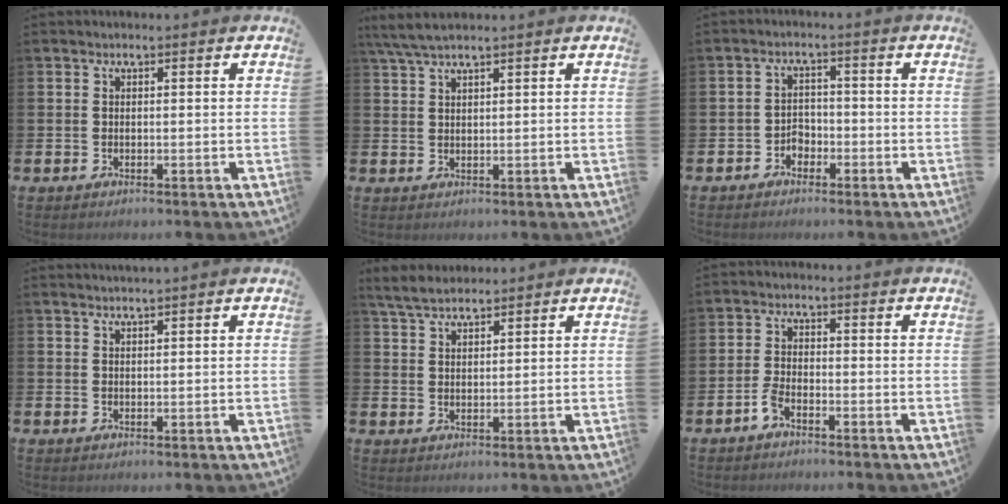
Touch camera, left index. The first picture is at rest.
{"total": 3.8, "force": [3.1, 0.5, 2.1], "torque": [-0.053, -0.002, 0.059]}
{"total": 2.3, "force": [-1.7, 1.5, 0.4], "torque": [-0.019, 0.007, -0.038]}
{"total": 1.0, "force": [0.9, -0.3, 0.1], "torque": [-0.005, 0.001, 0.020]}
{"total": 4.3, "force": [4.0, 0.9, 1.3], "torque": [-0.041, -0.009, 0.076]}
{"total": 2.5, "force": [-1.8, 0.8, 1.6], "torque": [-0.035, 0.008, -0.033]}